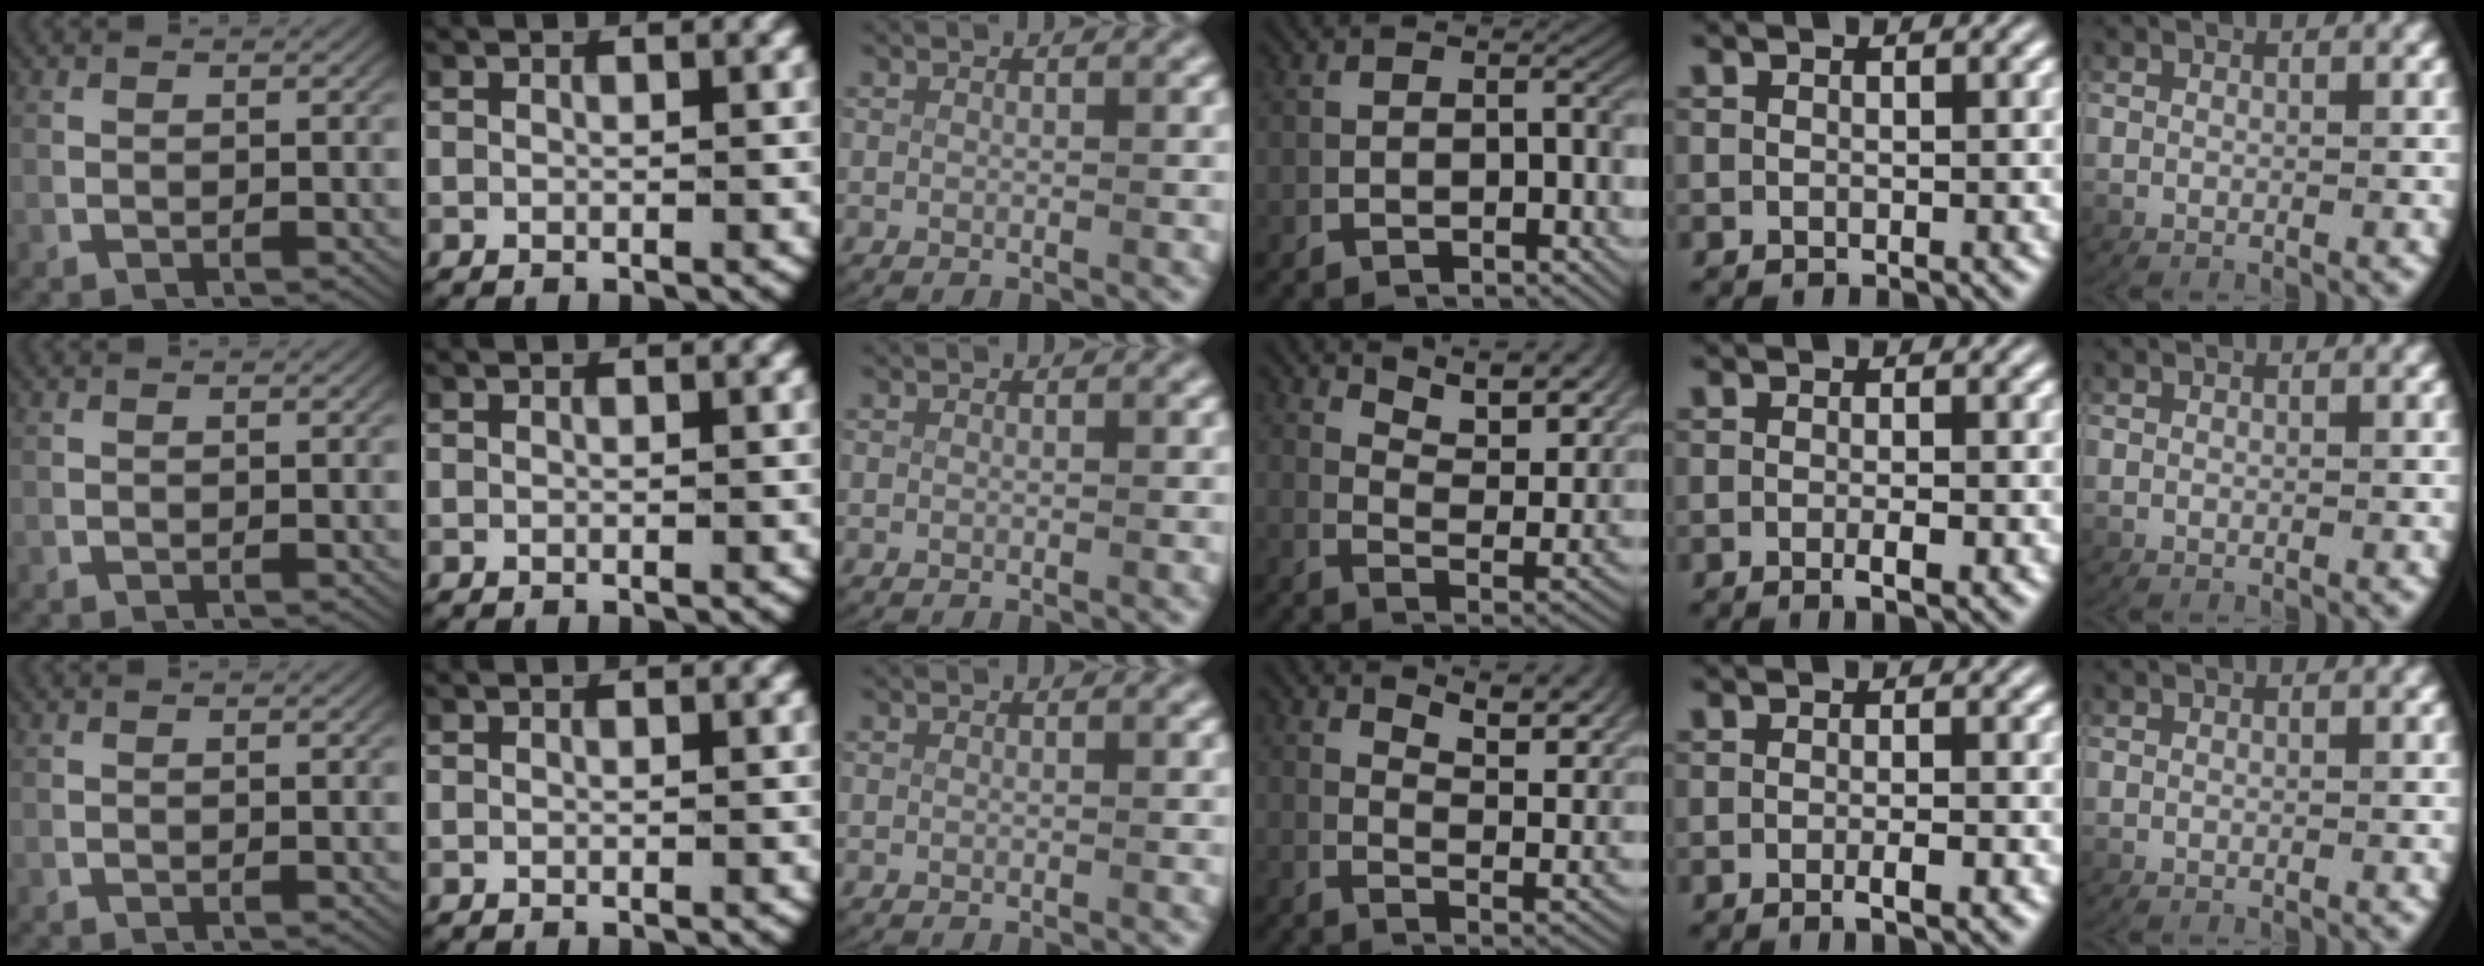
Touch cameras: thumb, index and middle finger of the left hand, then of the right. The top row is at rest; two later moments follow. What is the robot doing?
{"motion": "lift_and_place", "object": "map"}